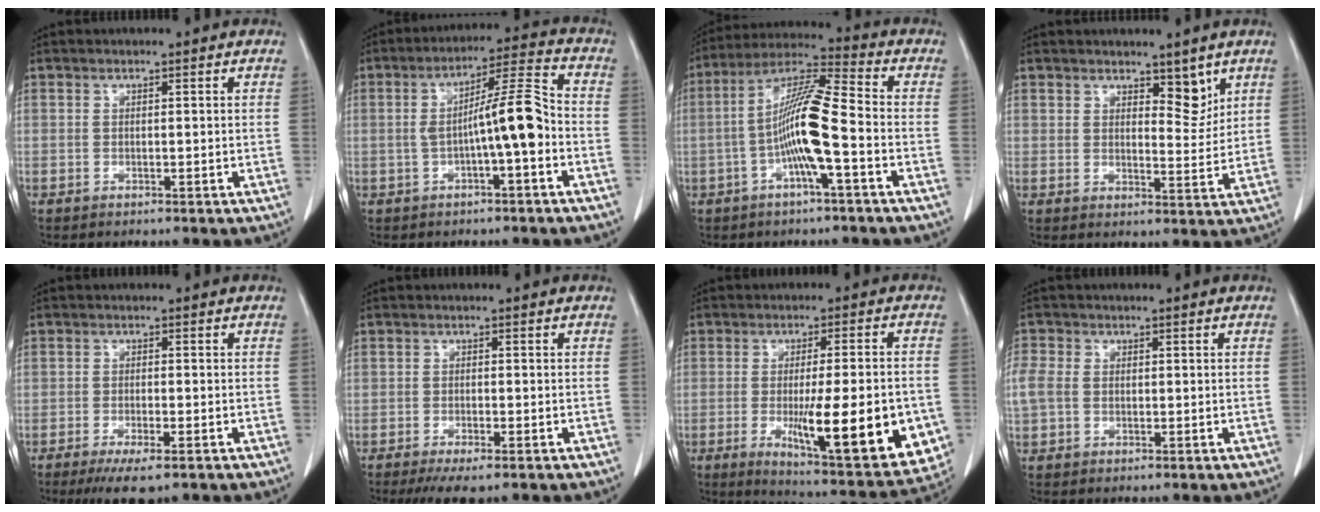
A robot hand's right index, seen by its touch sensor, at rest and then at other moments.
{"total": 8.8, "force": [-1.8, 0.6, 8.6], "torque": [-0.143, 0.025, -0.032]}
{"total": 11.2, "force": [-2.7, 0.7, 10.8], "torque": [-0.213, 0.017, -0.057]}
{"total": 4.6, "force": [3.3, 2.0, 2.5], "torque": [-0.026, -0.010, 0.051]}
{"total": 5.5, "force": [-3.6, 1.0, 4.0], "torque": [-0.066, -0.013, -0.054]}
{"total": 4.7, "force": [-3.3, 1.0, 3.2], "torque": [-0.050, -0.010, -0.048]}
{"total": 20.5, "force": [-5.1, 3.7, 19.5], "torque": [-0.229, -0.026, -0.056]}
{"total": 4.4, "force": [0.1, 3.5, 2.6], "torque": [-0.083, 0.020, 0.003]}